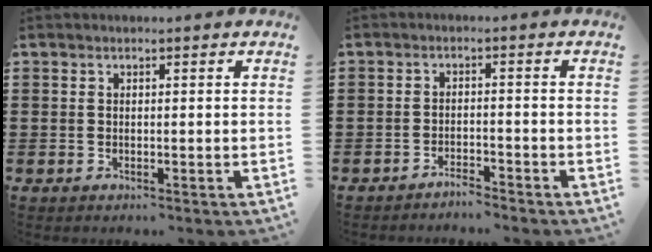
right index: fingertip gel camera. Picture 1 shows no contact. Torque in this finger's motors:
{"motor_torque": [0.07, 0.15, 0.03, -0.02]}